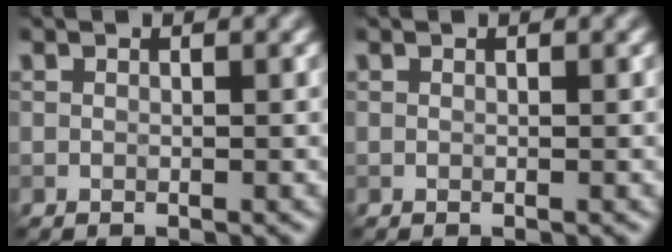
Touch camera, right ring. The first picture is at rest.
{"total": 0.0}